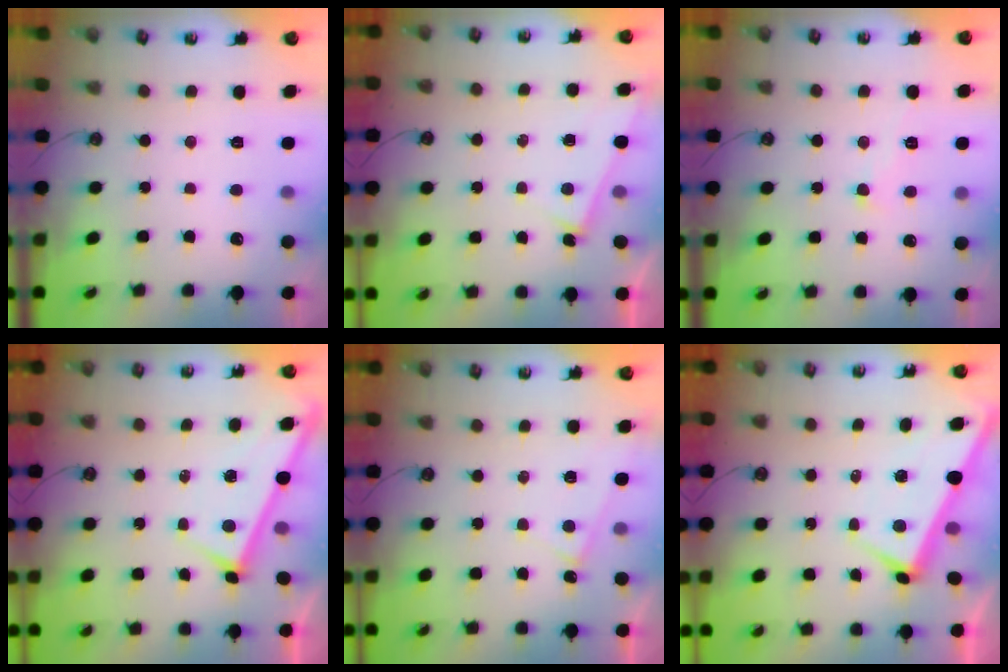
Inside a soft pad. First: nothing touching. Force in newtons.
{"total": 5.0, "press": 5.0, "slide": 0.3}
{"total": 0.0}
{"total": 3.0, "press": 3.0, "slide": 0.1}
{"total": 5.5, "press": 5.5, "slide": 0.2}
{"total": 2.8, "press": 2.8, "slide": 0.6}